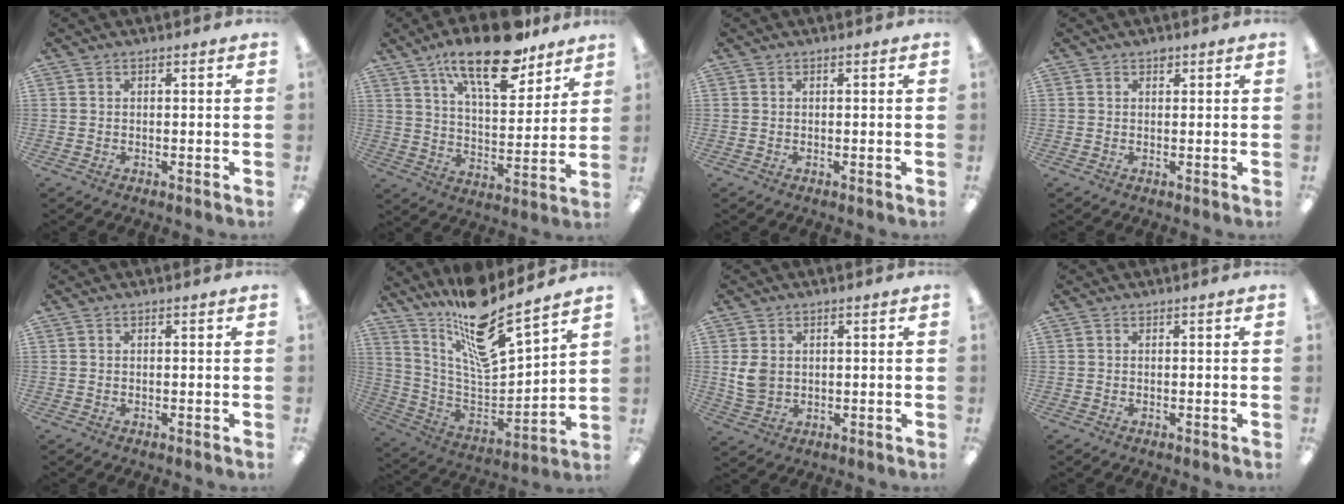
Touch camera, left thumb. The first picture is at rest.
{"total": 19.7, "force": [13.5, 7.4, 12.3], "torque": [-0.195, -0.073, 0.223]}
{"total": 0.0}
{"total": 1.3, "force": [0.9, 0.8, 0.6], "torque": [-0.005, -0.001, 0.014]}
{"total": 0.0}
{"total": 16.5, "force": [13.4, 3.0, 9.1], "torque": [-0.167, -0.112, 0.226]}
{"total": 5.5, "force": [0.9, 4.3, 3.2], "torque": [-0.069, 0.001, 0.016]}
{"total": 0.0}